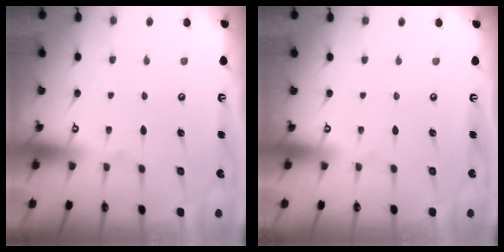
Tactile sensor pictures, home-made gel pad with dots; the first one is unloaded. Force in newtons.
{"total": 0.0}